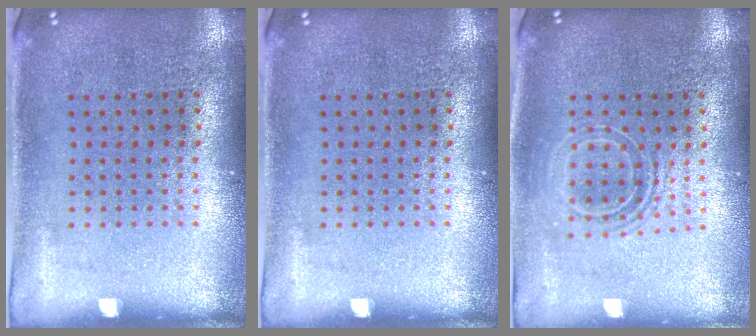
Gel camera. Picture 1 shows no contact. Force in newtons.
{"total": 0.0}
{"total": 1.7, "press": 1.3, "slide": 1.0}